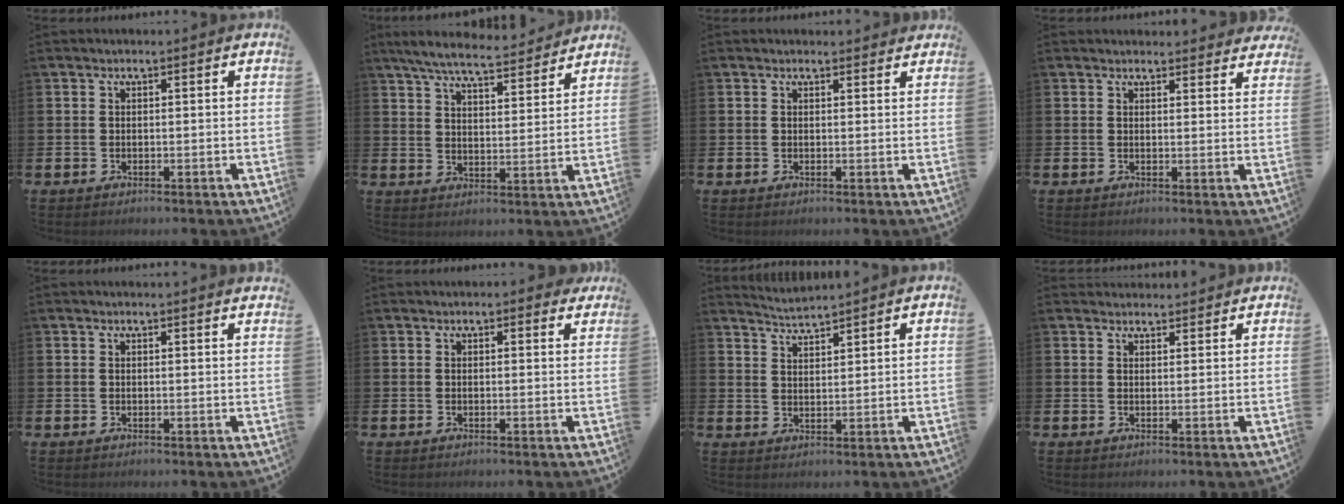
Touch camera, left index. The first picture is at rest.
{"total": 6.7, "force": [6.3, 0.8, 2.1], "torque": [-0.061, -0.040, 0.109]}
{"total": 0.9, "force": [0.8, 0.4, 0.0], "torque": [0.007, 0.001, 0.013]}
{"total": 2.3, "force": [2.2, 0.5, -0.2], "torque": [0.008, -0.014, 0.038]}
{"total": 0.6, "force": [0.6, -0.1, 0.0], "torque": [0.003, -0.002, 0.012]}
{"total": 0.8, "force": [0.7, 0.3, 0.2], "torque": [0.003, 0.001, 0.011]}
{"total": 3.1, "force": [3.0, -0.4, -0.2], "torque": [-0.013, -0.015, 0.056]}
{"total": 2.1, "force": [2.0, 0.6, 0.0], "torque": [0.007, -0.009, 0.035]}